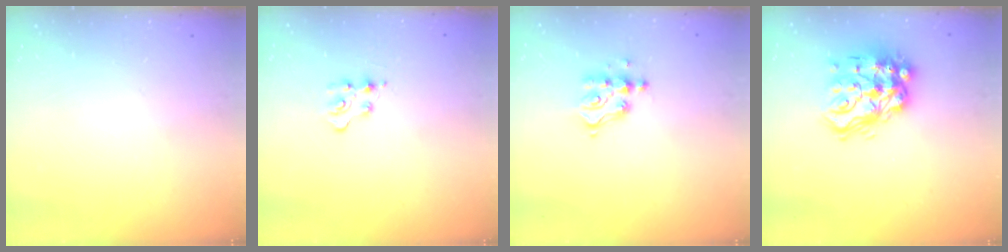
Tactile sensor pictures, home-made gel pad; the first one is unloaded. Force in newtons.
{"total": 5.8, "press": 5.8, "slide": 0.6}
{"total": 6.8, "press": 6.8, "slide": 0.3}
{"total": 17.8, "press": 17.7, "slide": 1.1}